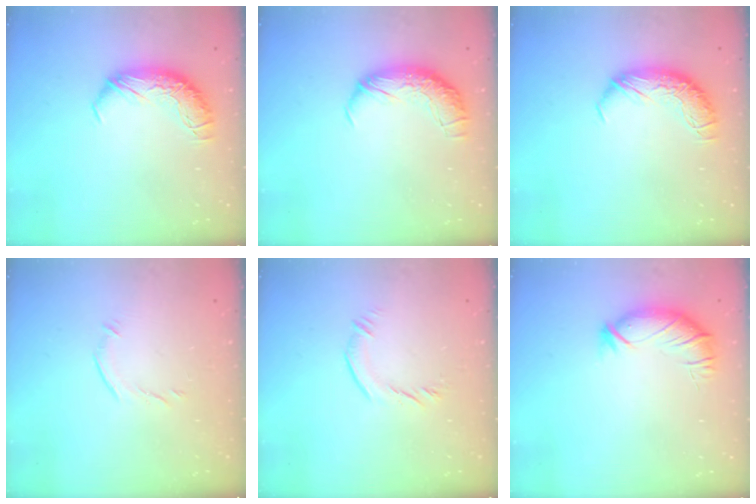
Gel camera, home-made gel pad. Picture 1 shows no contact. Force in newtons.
{"total": 2.4, "press": 1.0, "slide": 2.2}
{"total": 0.0}
{"total": 7.5, "press": 7.5, "slide": 0.6}
{"total": 4.1, "press": 3.9, "slide": 1.2}
{"total": 3.2, "press": 2.5, "slide": 1.9}